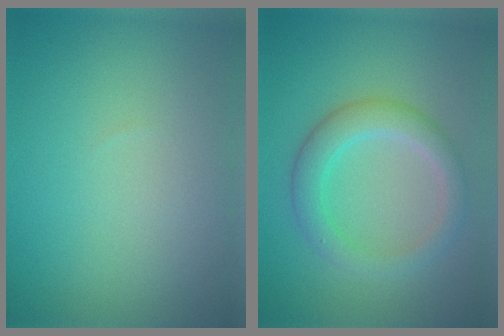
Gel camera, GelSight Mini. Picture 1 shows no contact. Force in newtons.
{"total": 3.6, "press": 3.6, "slide": 0.2}